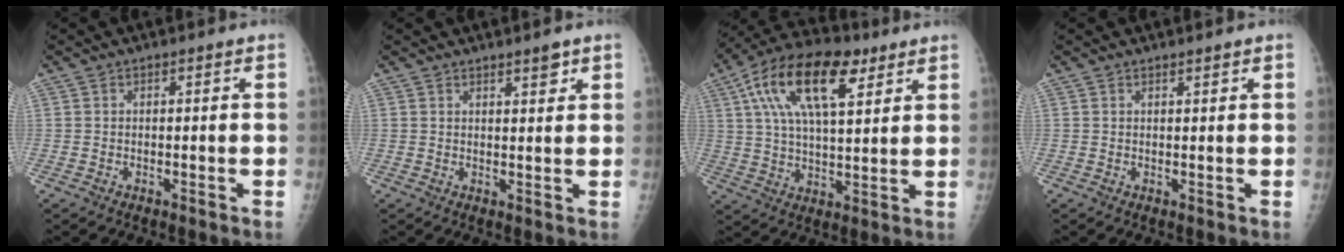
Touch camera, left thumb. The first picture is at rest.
{"total": 2.4, "force": [1.7, 0.7, 1.5], "torque": [-0.015, -0.012, 0.026]}
{"total": 18.5, "force": [8.2, 8.3, 14.3], "torque": [-0.245, 0.001, 0.139]}
{"total": 0.7, "force": [0.6, 0.1, 0.3], "torque": [-0.005, -0.005, 0.011]}